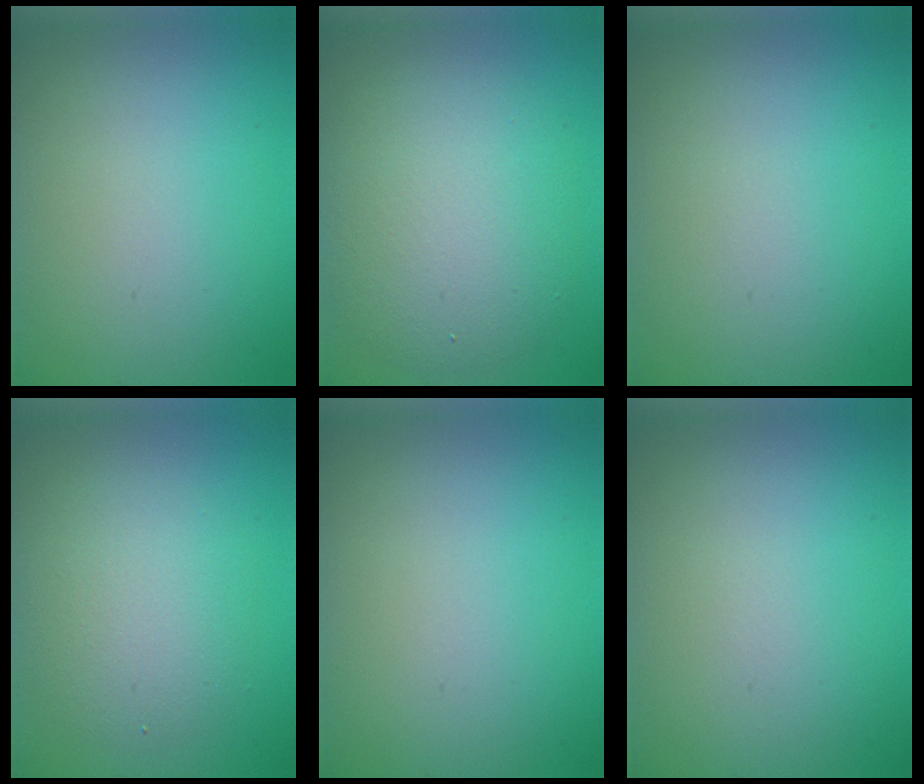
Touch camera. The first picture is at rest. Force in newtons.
{"total": 6.8, "press": 6.8, "slide": 0.5}
{"total": 0.0}
{"total": 4.1, "press": 4.1, "slide": 0.3}
{"total": 0.0}
{"total": 0.0}